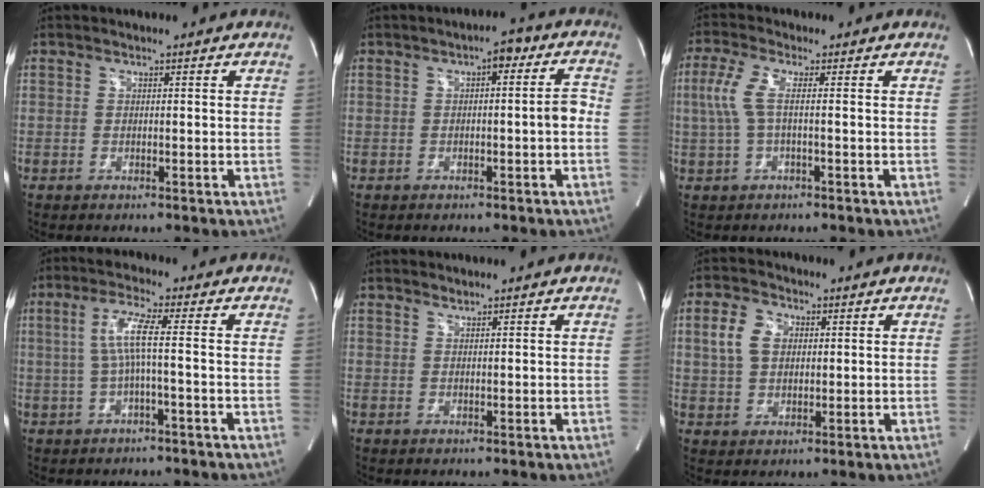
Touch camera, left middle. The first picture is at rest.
{"total": 4.9, "force": [0.0, 1.2, 4.7], "torque": [-0.061, 0.020, -0.006]}
{"total": 4.4, "force": [0.2, 1.0, 4.2], "torque": [-0.115, 0.014, 0.004]}
{"total": 5.5, "force": [0.1, -0.6, 5.5], "torque": [-0.110, 0.019, 0.009]}
{"total": 0.6, "force": [0.6, 0.0, 0.0], "torque": [-0.004, -0.001, 0.012]}
{"total": 5.7, "force": [1.5, 4.1, 3.6], "torque": [-0.085, 0.018, 0.033]}